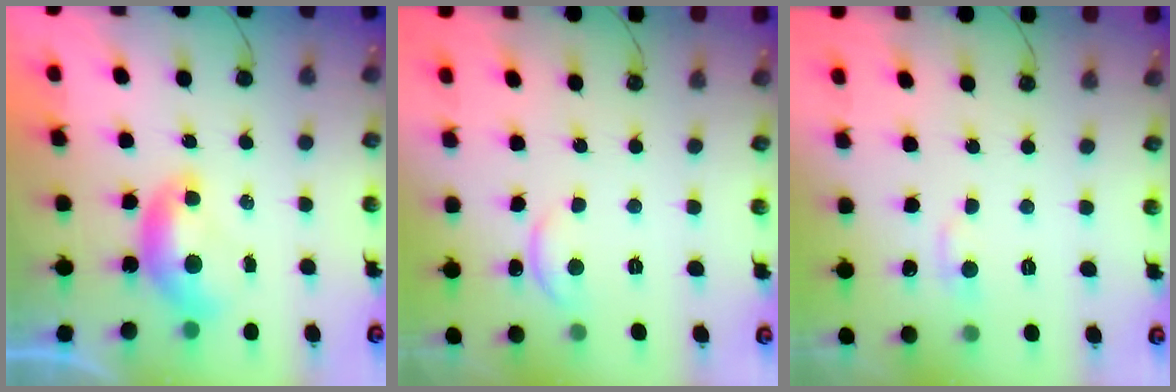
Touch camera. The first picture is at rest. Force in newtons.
{"total": 0.5, "press": 0.4, "slide": 0.3}
{"total": 1.6, "press": 1.4, "slide": 0.7}